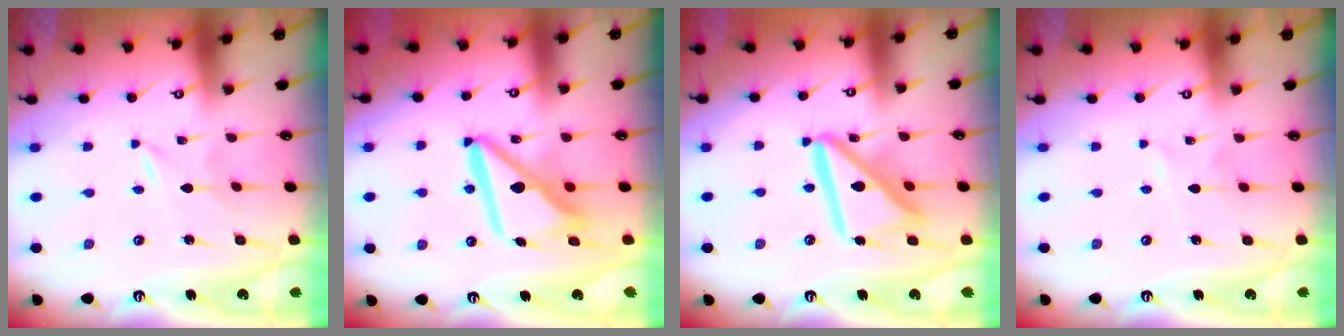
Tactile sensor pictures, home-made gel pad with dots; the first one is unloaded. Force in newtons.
{"total": 13.0, "press": 12.9, "slide": 1.6}
{"total": 15.6, "press": 15.5, "slide": 1.7}
{"total": 1.7, "press": 1.7, "slide": 0.3}